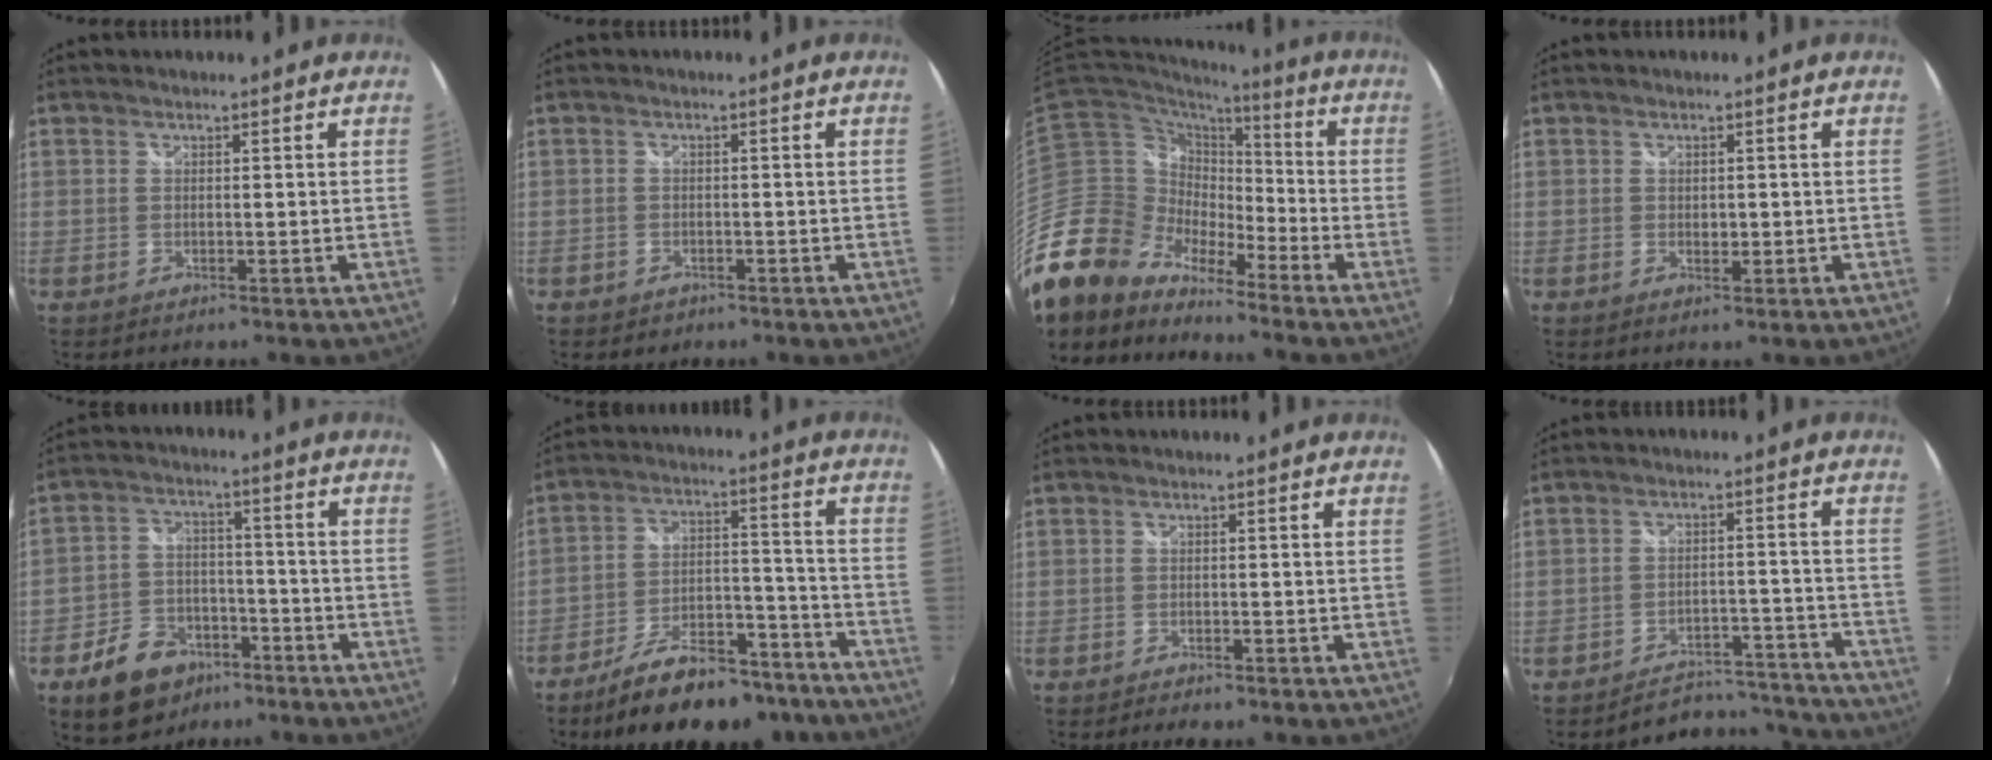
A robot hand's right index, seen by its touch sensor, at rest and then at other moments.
{"total": 2.2, "force": [-1.3, 1.7, 0.6], "torque": [-0.016, 0.000, -0.019]}
{"total": 15.7, "force": [-13.6, 7.0, 3.7], "torque": [-0.082, 0.017, -0.270]}
{"total": 1.3, "force": [-0.1, 1.0, 0.8], "torque": [-0.012, 0.000, -0.001]}
{"total": 12.7, "force": [-7.7, 8.4, 5.6], "torque": [-0.134, 0.018, -0.111]}
{"total": 20.7, "force": [-16.7, 7.8, 9.4], "torque": [-0.165, 0.023, -0.227]}
{"total": 2.4, "force": [-1.9, 0.9, 1.2], "torque": [-0.028, -0.011, -0.030]}
{"total": 13.9, "force": [-13.3, 3.6, 1.5], "torque": [-0.030, 0.038, -0.168]}